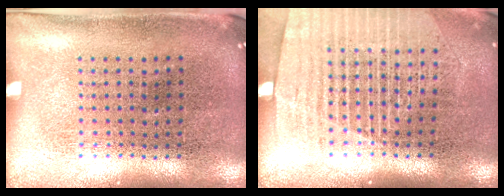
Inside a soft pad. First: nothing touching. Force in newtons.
{"total": 1.4, "press": 1.3, "slide": 0.5}